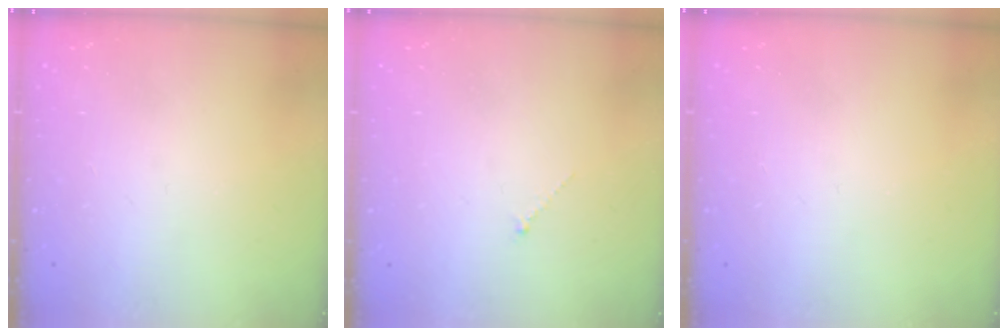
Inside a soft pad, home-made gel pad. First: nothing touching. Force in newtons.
{"total": 0.0}
{"total": 0.0}